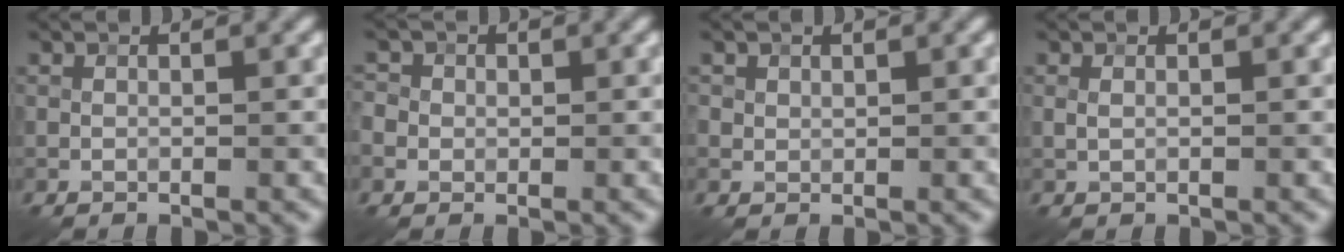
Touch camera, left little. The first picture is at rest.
{"total": 2.9, "force": [0.4, 2.7, 1.1], "torque": [-0.003, 0.015, -0.015]}
{"total": 0.9, "force": [0.5, 0.7, 0.1], "torque": [0.003, -0.003, 0.010]}
{"total": 0.5, "force": [0.1, 0.3, 0.4], "torque": [-0.012, 0.001, 0.002]}